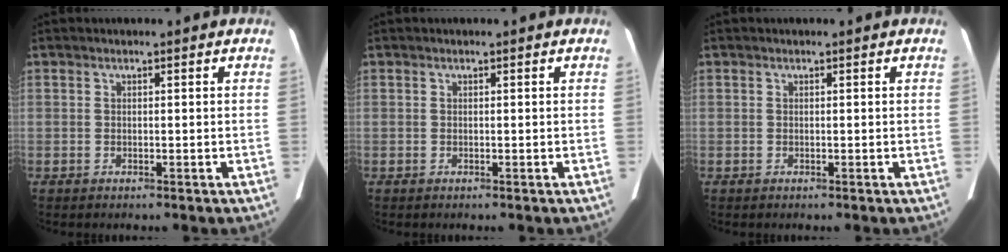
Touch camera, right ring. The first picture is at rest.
{"total": 0.0}
{"total": 0.0}